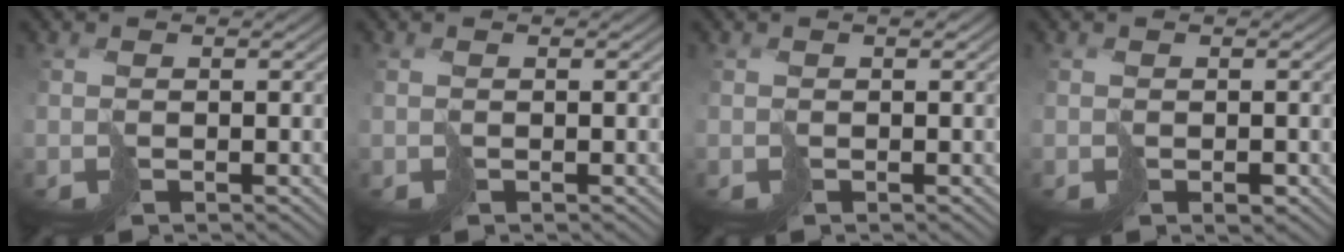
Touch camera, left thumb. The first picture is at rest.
{"total": 0.0}
{"total": 0.6, "force": [0.1, 0.3, 0.6], "torque": [-0.007, 0.002, 0.002]}
{"total": 1.0, "force": [-0.6, 0.7, 0.5], "torque": [-0.007, -0.003, -0.007]}